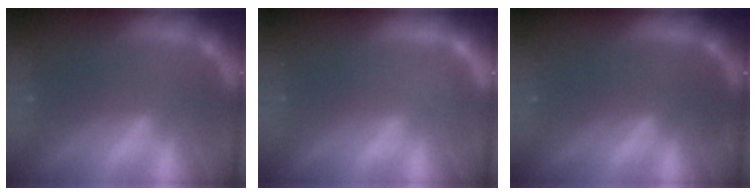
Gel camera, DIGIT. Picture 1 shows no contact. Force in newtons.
{"total": 1.4}
{"total": 0.0}